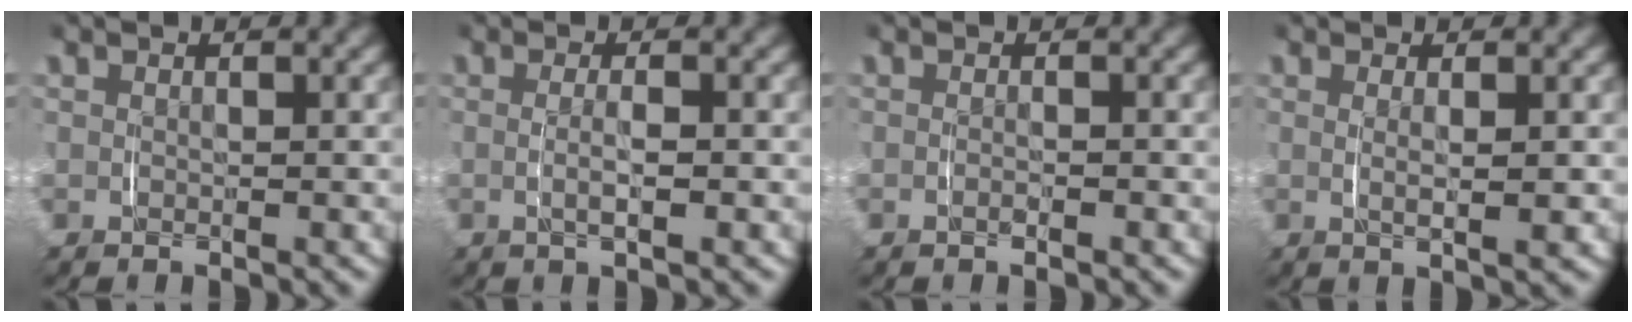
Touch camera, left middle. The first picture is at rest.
{"total": 2.0, "force": [-0.3, 0.2, 2.0], "torque": [-0.032, -0.002, -0.003]}
{"total": 0.6, "force": [-0.4, 0.1, 0.4], "torque": [-0.010, 0.000, -0.008]}
{"total": 1.9, "force": [0.3, 0.0, 1.9], "torque": [-0.032, -0.005, 0.010]}